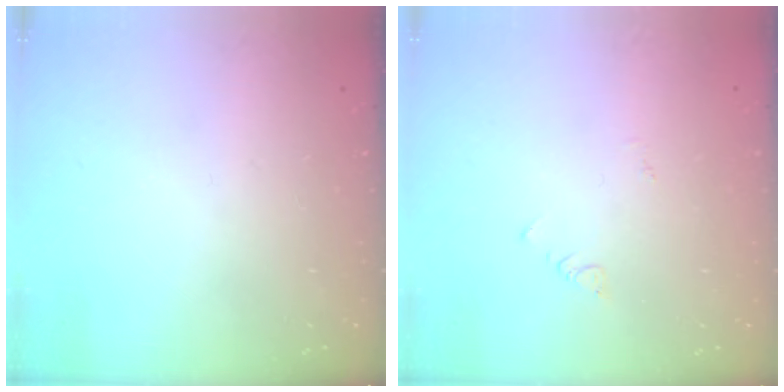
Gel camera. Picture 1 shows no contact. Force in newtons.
{"total": 1.9, "press": 1.9, "slide": 0.4}